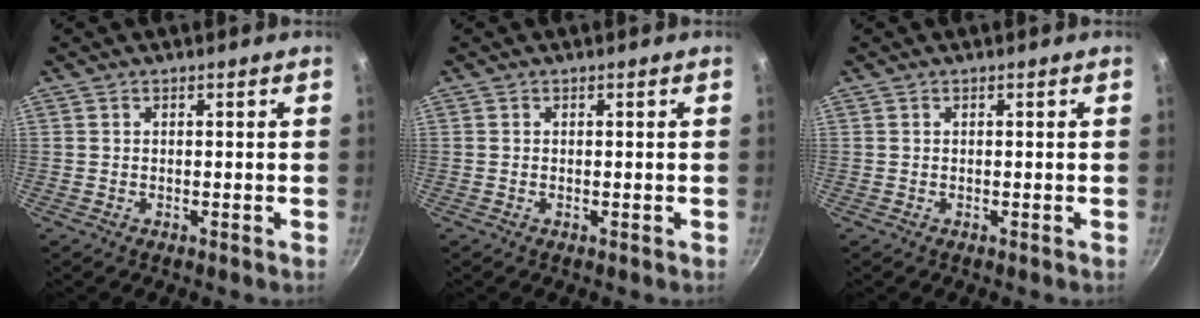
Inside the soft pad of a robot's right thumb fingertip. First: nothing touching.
{"total": 0.0}
{"total": 0.0}